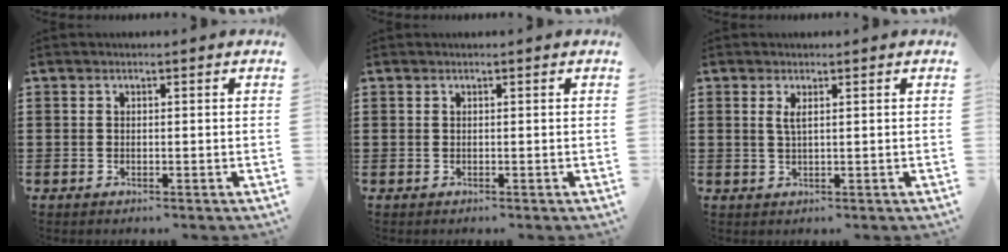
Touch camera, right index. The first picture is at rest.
{"total": 0.0}
{"total": 1.7, "force": [0.6, 0.3, 1.5], "torque": [-0.032, 0.003, 0.010]}